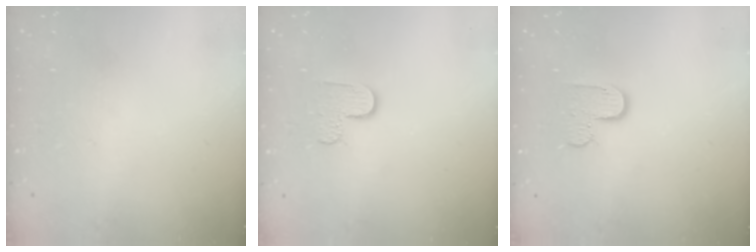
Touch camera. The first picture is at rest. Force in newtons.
{"total": 5.9, "press": 5.8, "slide": 0.6}
{"total": 6.2, "press": 6.2, "slide": 0.3}